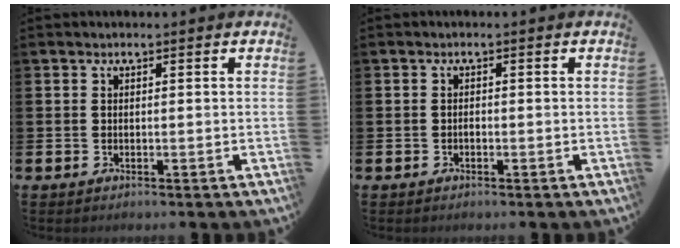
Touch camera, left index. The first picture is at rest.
{"total": 0.6, "force": [-0.3, 0.3, 0.3], "torque": [-0.001, -0.004, -0.008]}